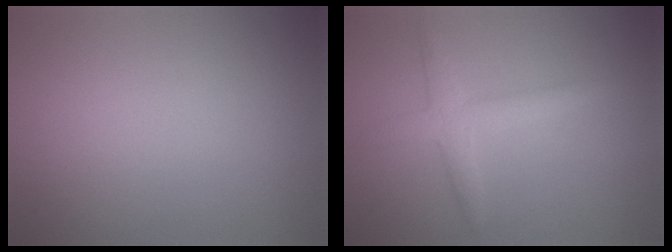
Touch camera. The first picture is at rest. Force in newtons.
{"total": 2.7, "press": 2.7, "slide": 0.0}